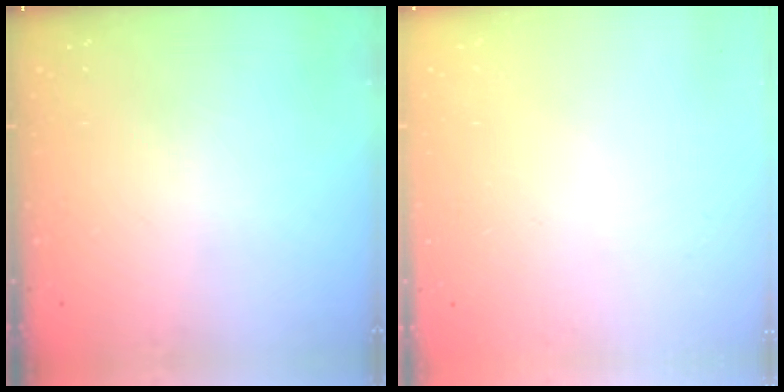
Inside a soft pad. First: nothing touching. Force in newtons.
{"total": 0.0}